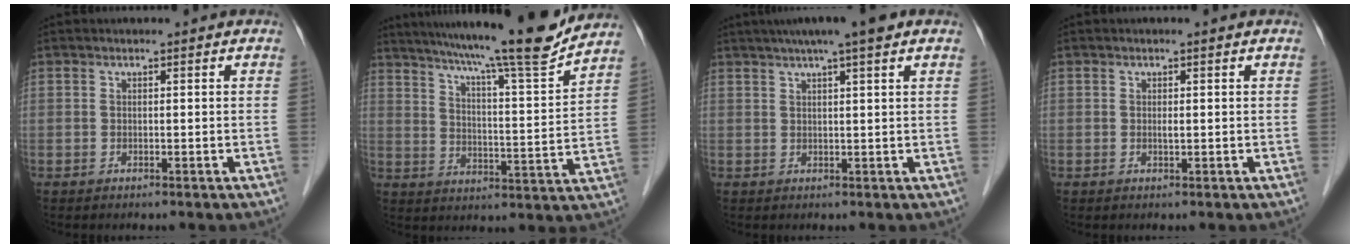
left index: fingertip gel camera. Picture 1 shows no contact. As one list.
[{"total": 17.5, "force": [15.3, -0.9, 8.4], "torque": [-0.135, -0.026, 0.218]}, {"total": 7.9, "force": [5.6, 0.0, 5.5], "torque": [-0.085, 0.031, 0.080]}, {"total": 0.6, "force": [0.0, 0.1, 0.6], "torque": [-0.015, -0.002, 0.003]}]